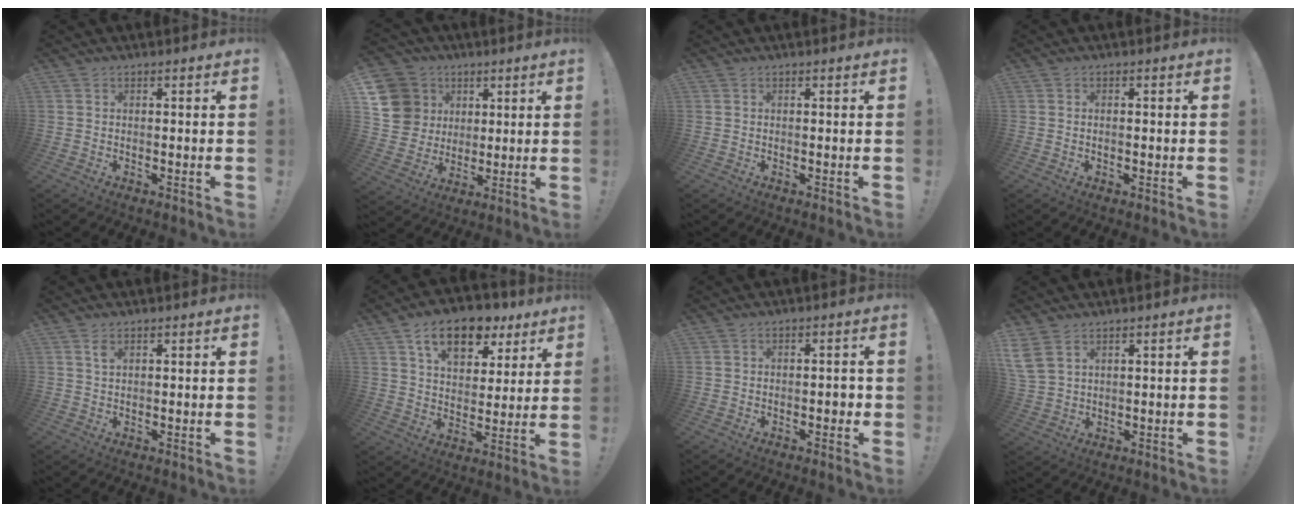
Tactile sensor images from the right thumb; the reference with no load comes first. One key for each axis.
{"total": 14.2, "fx": 3.9, "fy": 12.9, "fz": 4.5, "tx": -0.068, "ty": -0.013, "tz": 0.092}
{"total": 0.0}
{"total": 0.8, "fx": -0.1, "fy": 0.2, "fz": 0.8, "tx": -0.015, "ty": 0.001, "tz": -0.002}
{"total": 2.0, "fx": 1.1, "fy": 0.9, "fz": 1.4, "tx": -0.024, "ty": -0.002, "tz": 0.018}
{"total": 14.3, "fx": 8.2, "fy": 8.3, "fz": 8.3, "tx": -0.127, "ty": -0.039, "tz": 0.147}
{"total": 2.2, "fx": -1.0, "fy": 1.1, "fz": 1.7, "tx": -0.020, "ty": 0.004, "tz": -0.019}
{"total": 5.8, "fx": 3.5, "fy": 3.2, "fz": 3.4, "tx": -0.078, "ty": -0.014, "tz": 0.068}